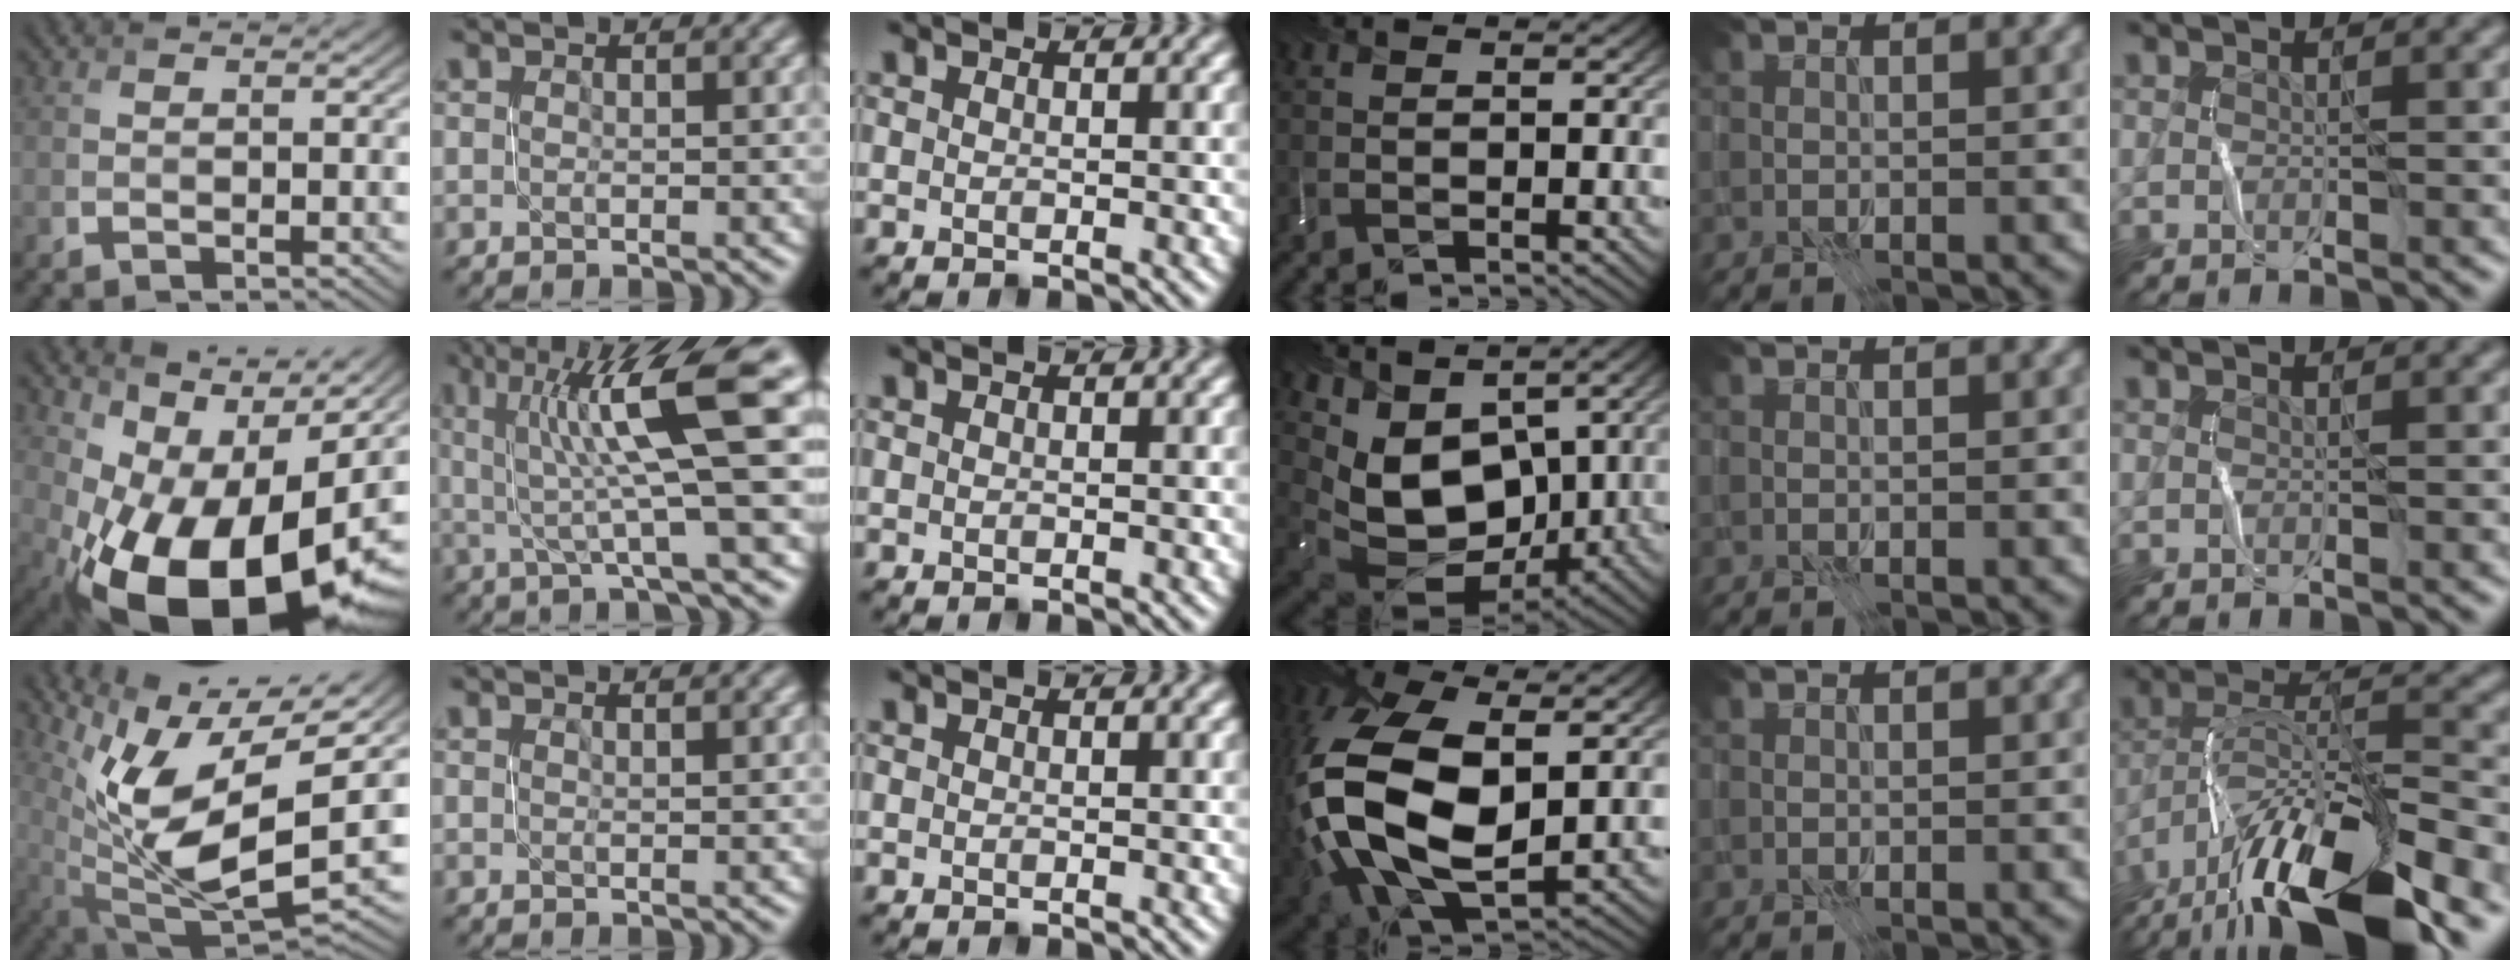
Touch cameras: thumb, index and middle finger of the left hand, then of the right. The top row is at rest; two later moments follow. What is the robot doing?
{"motion": "open", "object": "stapler"}